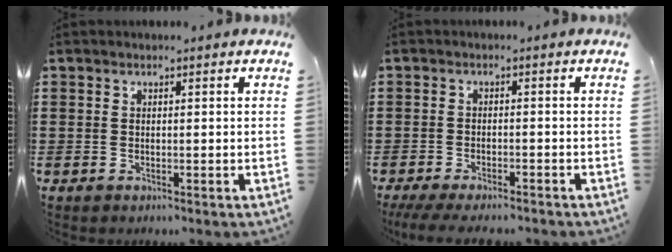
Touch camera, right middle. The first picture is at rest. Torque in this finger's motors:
{"motor_torque": [1.51, -0.28, 0.46, 0.21]}